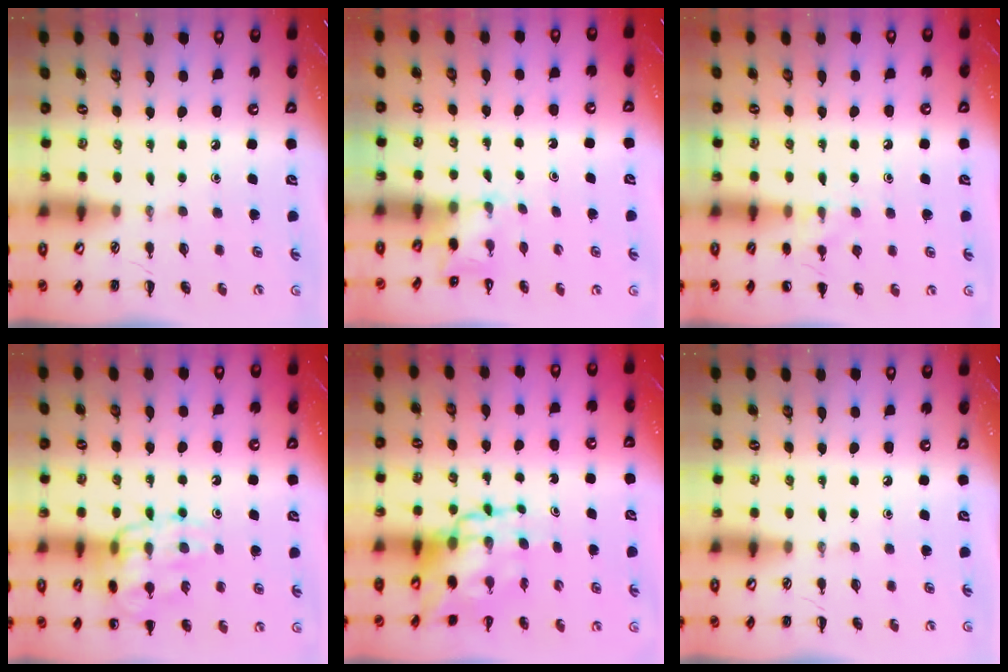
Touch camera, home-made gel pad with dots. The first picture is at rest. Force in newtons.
{"total": 2.7, "press": 2.6, "slide": 0.9}
{"total": 7.1, "press": 6.8, "slide": 2.1}
{"total": 15.5, "press": 15.4, "slide": 1.7}
{"total": 11.0, "press": 10.6, "slide": 3.0}
{"total": 0.0}